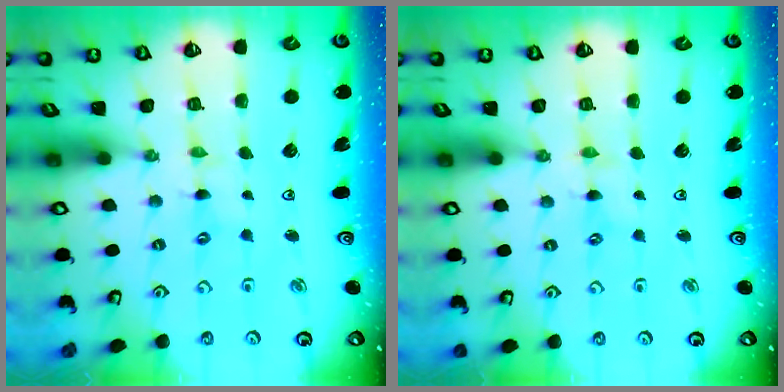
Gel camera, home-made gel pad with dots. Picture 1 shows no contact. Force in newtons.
{"total": 1.1, "press": 1.0, "slide": 0.2}